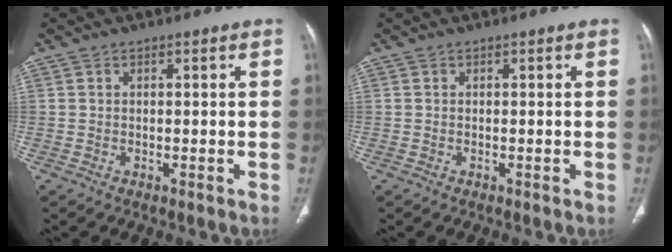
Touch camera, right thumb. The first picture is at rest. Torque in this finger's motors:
{"motor_torque": [0.22, 0.01, 0.06, -0.68, 0.00]}